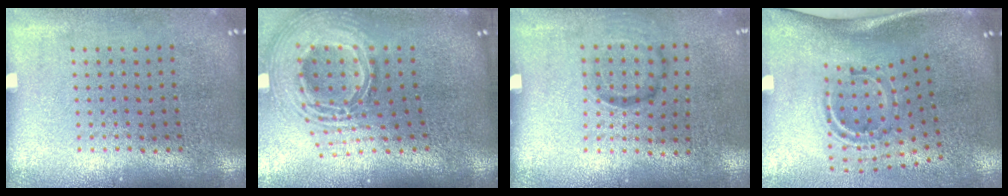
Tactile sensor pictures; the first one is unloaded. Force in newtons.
{"total": 3.0, "press": 2.0, "slide": 2.2}
{"total": 1.0, "press": 0.6, "slide": 0.8}
{"total": 2.2, "press": 1.2, "slide": 1.8}